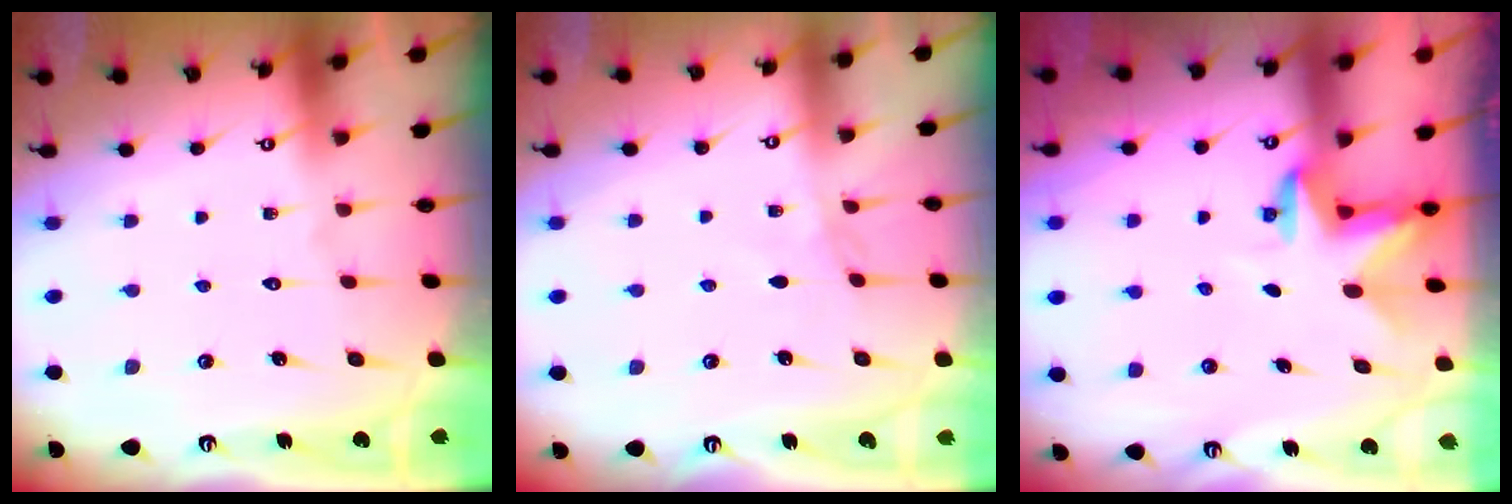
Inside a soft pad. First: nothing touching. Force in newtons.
{"total": 2.9, "press": 2.9, "slide": 0.4}
{"total": 2.9, "press": 2.9, "slide": 0.1}